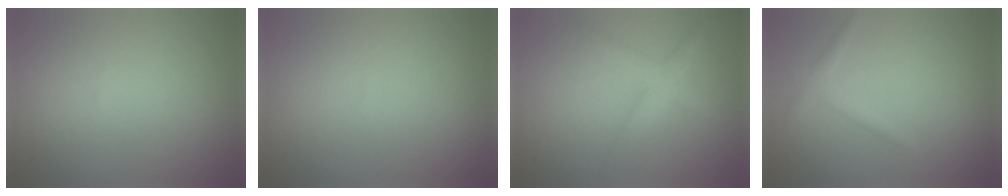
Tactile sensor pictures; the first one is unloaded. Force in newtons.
{"total": 0.0}
{"total": 2.4, "press": 2.4, "slide": 0.1}
{"total": 1.2, "press": 1.2, "slide": 0.1}